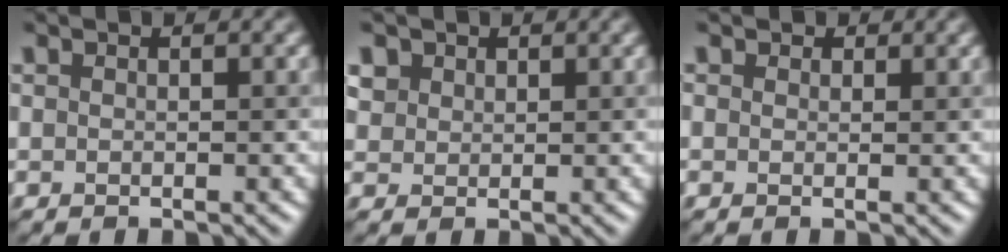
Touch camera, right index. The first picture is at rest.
{"total": 2.3, "force": [1.4, 1.7, 0.5], "torque": [-0.022, 0.004, 0.031]}
{"total": 0.9, "force": [0.6, 0.6, 0.2], "torque": [-0.002, -0.001, 0.002]}